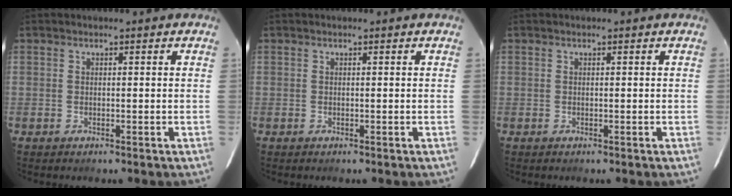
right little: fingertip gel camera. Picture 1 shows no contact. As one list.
[{"total": 0.0}, {"total": 0.0}]